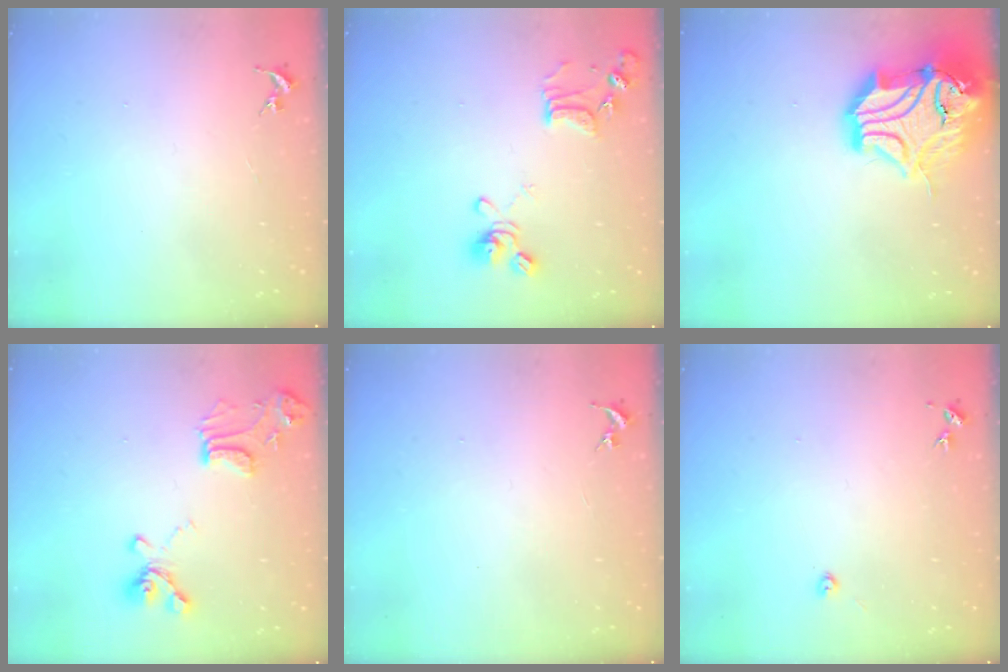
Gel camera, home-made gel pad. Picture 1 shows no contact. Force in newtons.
{"total": 13.1, "press": 13.0, "slide": 1.3}
{"total": 21.9, "press": 21.7, "slide": 2.9}
{"total": 14.3, "press": 14.2, "slide": 1.7}
{"total": 0.0}
{"total": 2.2, "press": 2.2, "slide": 0.3}